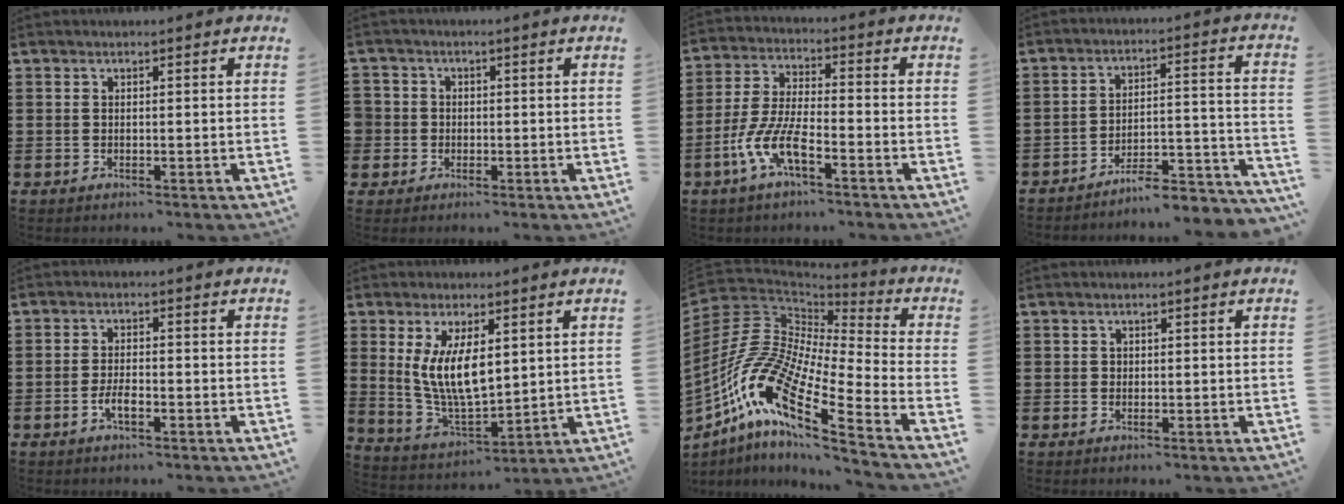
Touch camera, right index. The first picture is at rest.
{"total": 2.6, "force": [-0.8, 2.5, 0.1], "torque": [-0.023, 0.005, -0.024]}
{"total": 8.0, "force": [-4.8, 1.8, 6.2], "torque": [-0.163, -0.018, -0.098]}
{"total": 6.4, "force": [-6.0, 0.7, 2.1], "torque": [-0.030, 0.005, -0.119]}
{"total": 3.1, "force": [-1.7, 0.9, 2.4], "torque": [-0.048, -0.002, -0.033]}
{"total": 8.8, "force": [1.8, 3.6, 7.9], "torque": [-0.167, -0.001, 0.031]}
{"total": 14.4, "force": [-8.2, 4.1, 11.1], "torque": [-0.274, -0.020, -0.177]}
{"total": 0.6, "force": [0.2, 0.6, 0.0], "torque": [-0.002, 0.004, 0.003]}